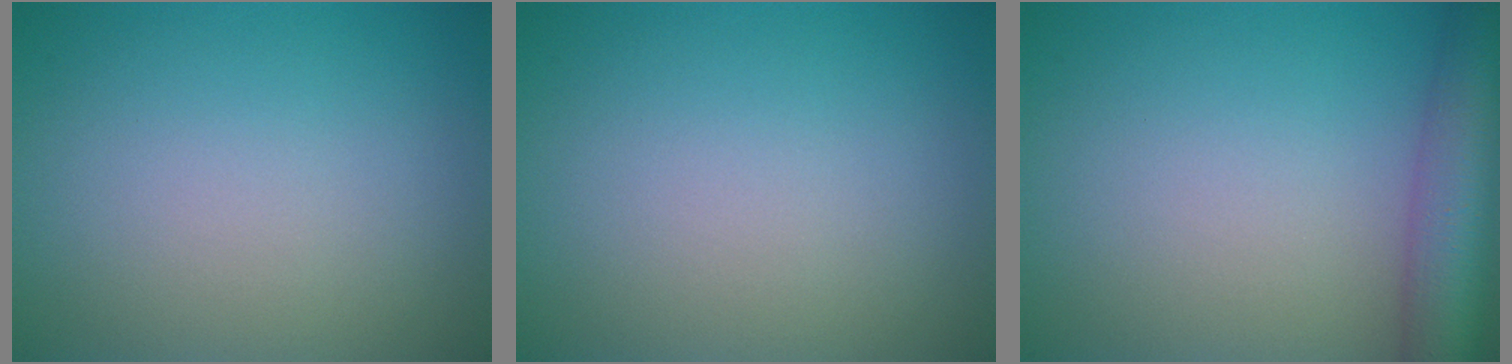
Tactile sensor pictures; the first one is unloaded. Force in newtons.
{"total": 0.0}
{"total": 7.2, "press": 7.2, "slide": 0.4}